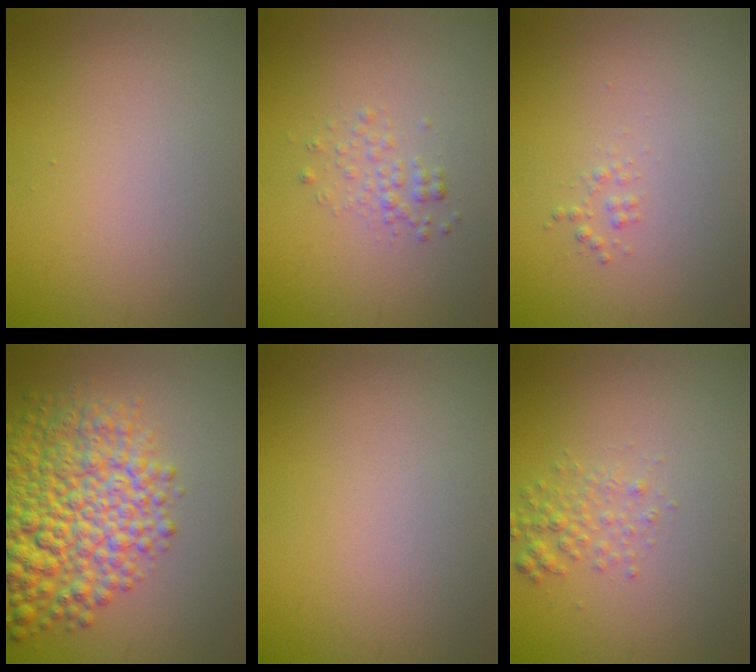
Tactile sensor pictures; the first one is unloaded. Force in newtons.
{"total": 1.4, "press": 1.4, "slide": 0.1}
{"total": 0.7, "press": 0.7, "slide": 0.0}
{"total": 9.9, "press": 9.8, "slide": 0.3}
{"total": 0.0}
{"total": 1.8, "press": 1.8, "slide": 0.1}